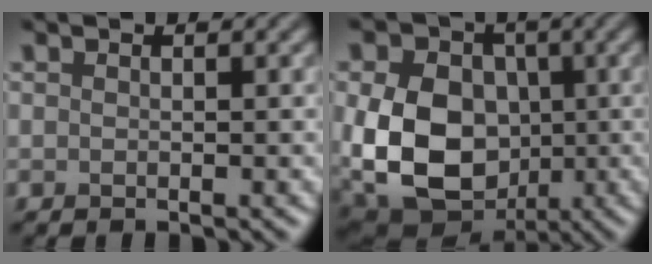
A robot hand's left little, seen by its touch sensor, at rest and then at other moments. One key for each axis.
{"total": 14.1, "fx": -1.1, "fy": 10.8, "fz": 9.1, "tx": -0.161, "ty": -0.012, "tz": -0.036}